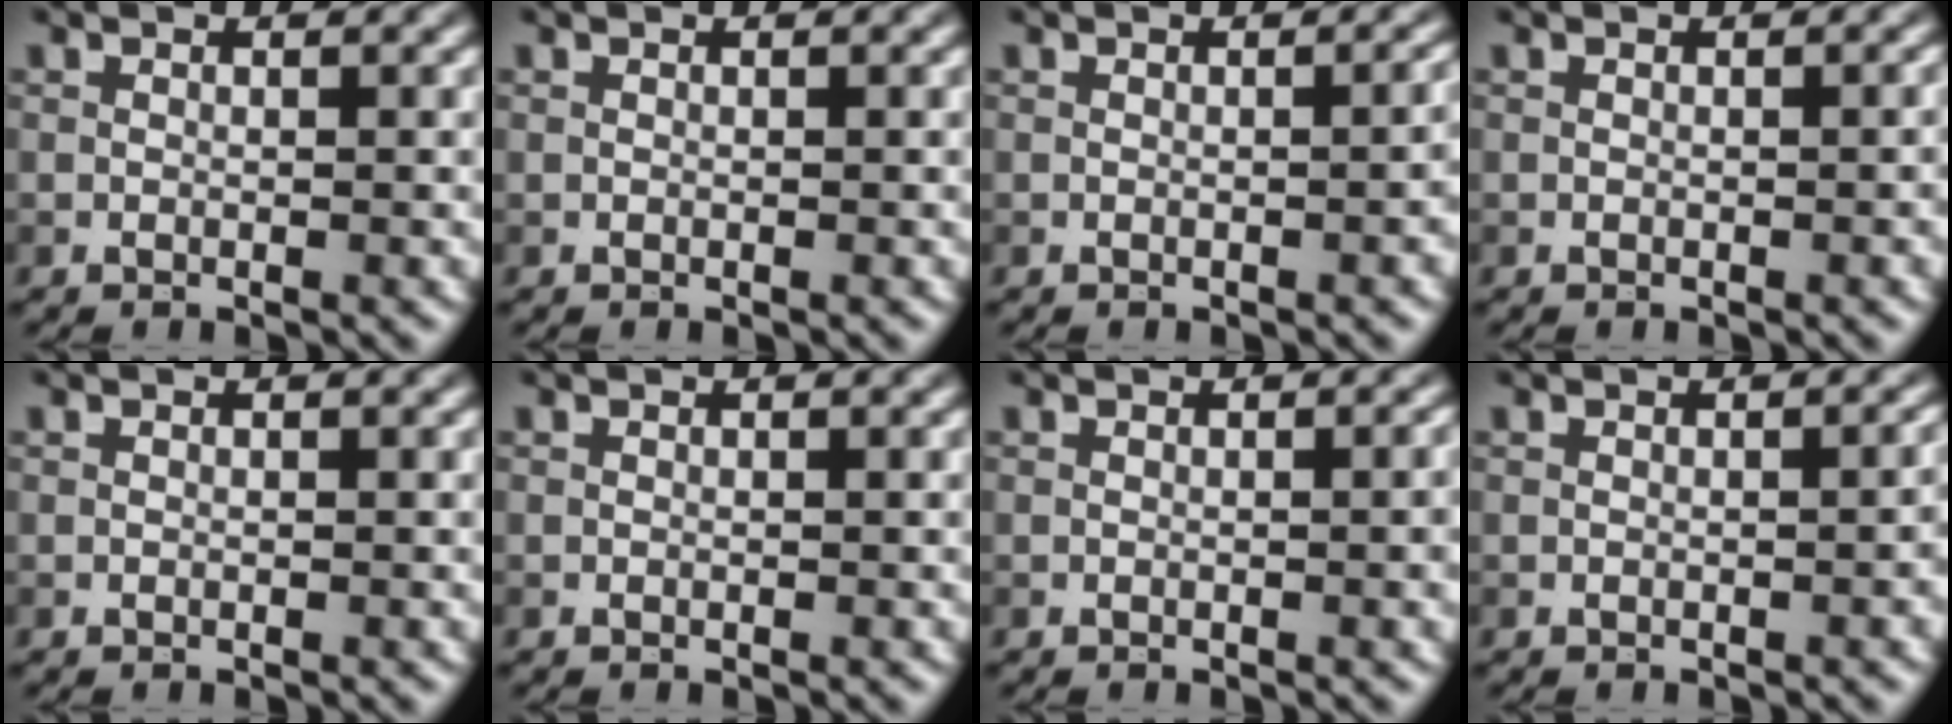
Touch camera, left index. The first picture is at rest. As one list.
[{"total": 0.0}, {"total": 1.7, "force": [-0.4, 0.6, 1.5], "torque": [-0.015, 0.003, -0.004]}, {"total": 0.6, "force": [-0.3, 0.1, 0.5], "torque": [-0.007, 0.003, -0.003]}, {"total": 0.0}, {"total": 0.0}, {"total": 1.6, "force": [-0.1, 0.4, 1.5], "torque": [-0.019, 0.000, -0.002]}, {"total": 1.2, "force": [-0.5, 0.3, 1.0], "torque": [-0.013, 0.003, -0.006]}]